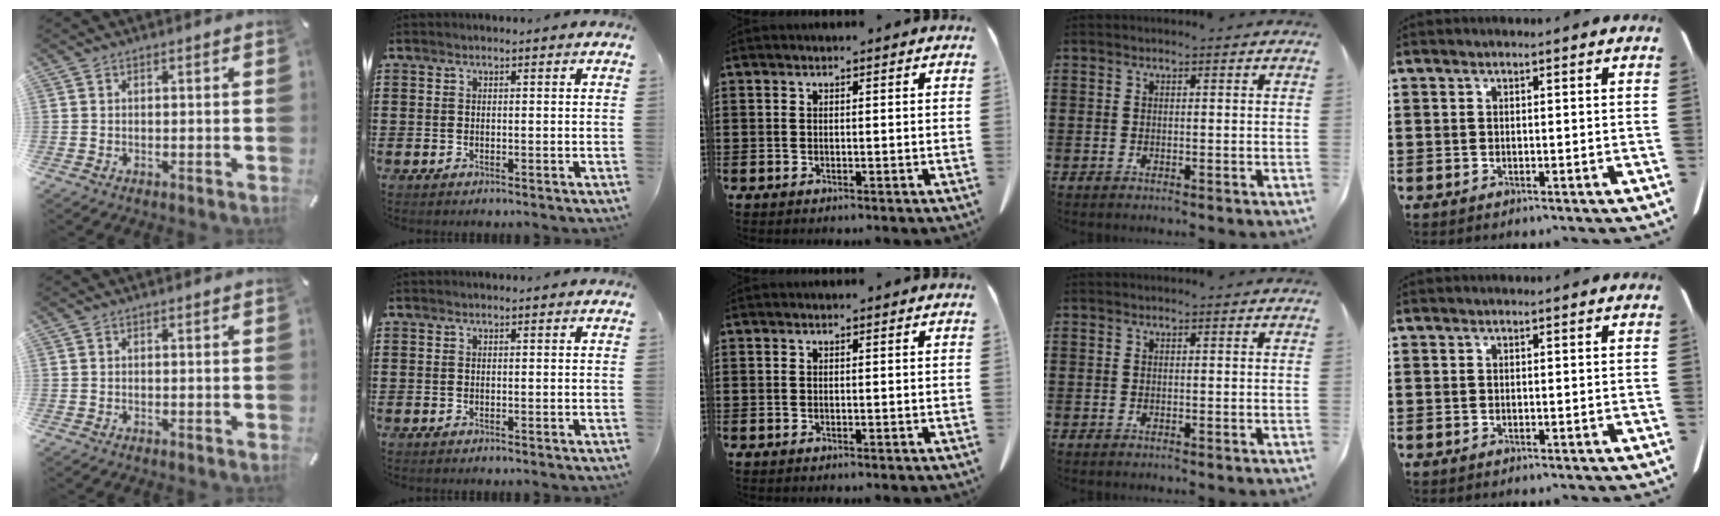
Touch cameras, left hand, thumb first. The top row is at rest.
{}